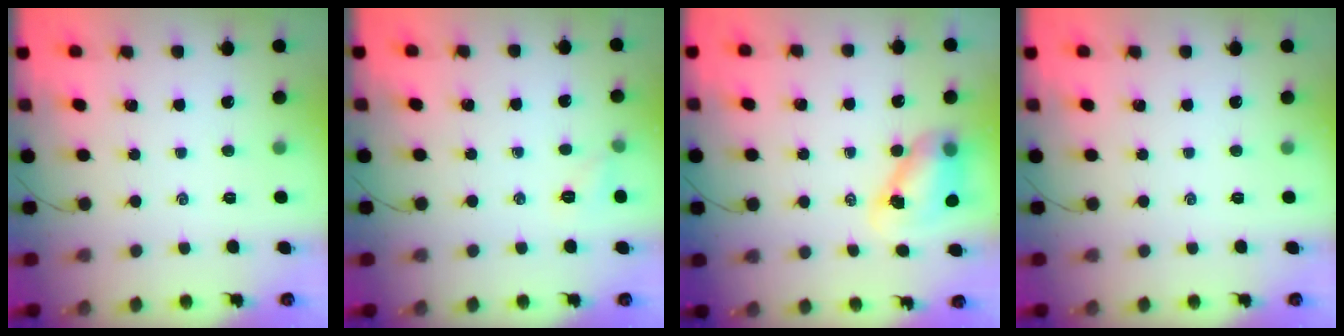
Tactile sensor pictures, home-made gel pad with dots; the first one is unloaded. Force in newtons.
{"total": 5.1, "press": 4.9, "slide": 1.4}
{"total": 7.5, "press": 7.4, "slide": 1.3}
{"total": 0.0}